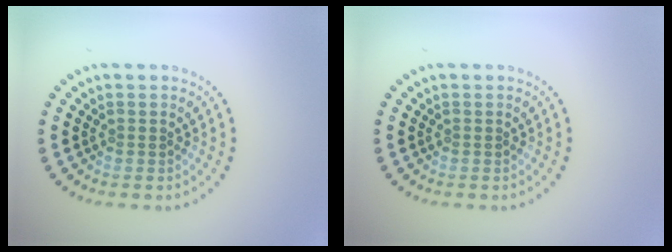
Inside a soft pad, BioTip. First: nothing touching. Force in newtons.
{"total": 0.0}